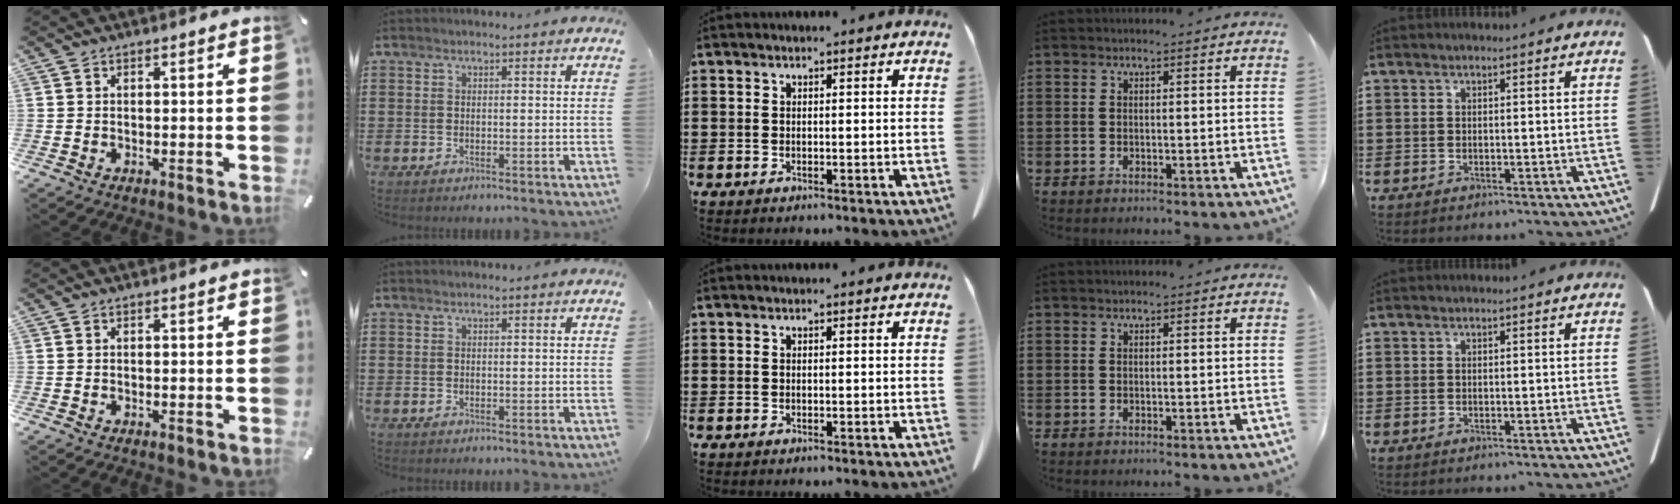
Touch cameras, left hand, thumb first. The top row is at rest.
{}